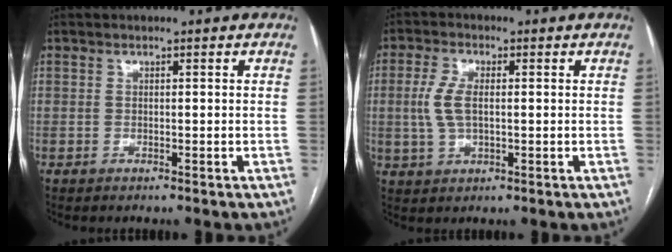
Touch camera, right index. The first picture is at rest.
{"total": 5.2, "force": [0.3, 2.2, 4.7], "torque": [-0.116, 0.005, 0.008]}